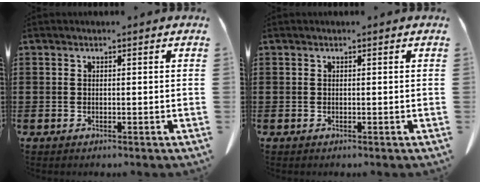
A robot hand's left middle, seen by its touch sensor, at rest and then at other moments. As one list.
[{"total": 0.0}]